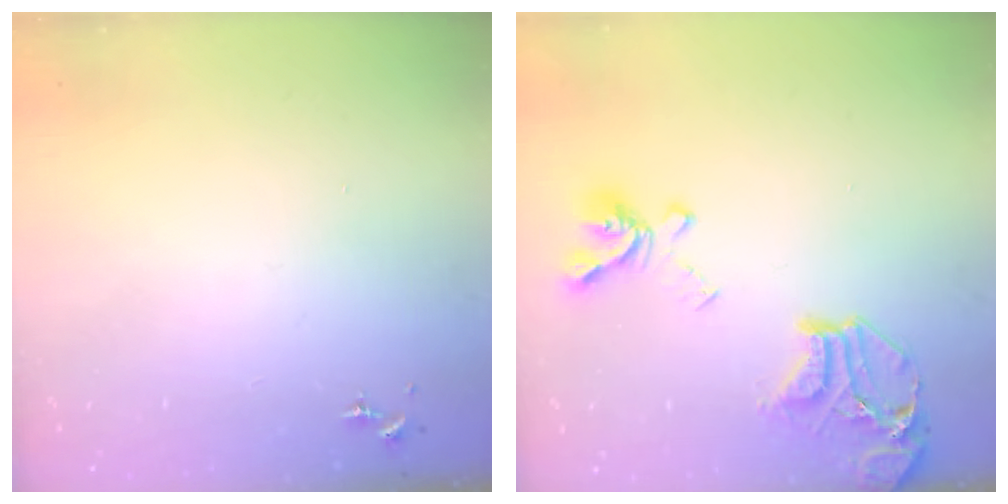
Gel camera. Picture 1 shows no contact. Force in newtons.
{"total": 19.6, "press": 19.5, "slide": 2.1}